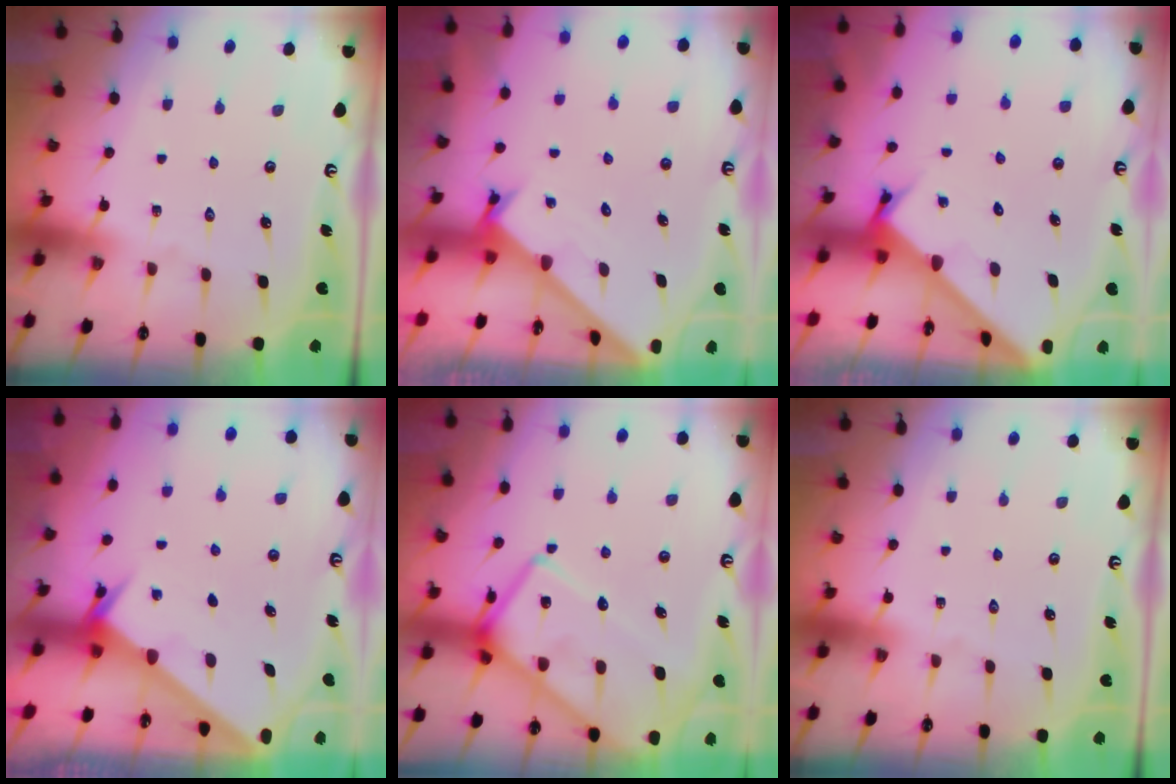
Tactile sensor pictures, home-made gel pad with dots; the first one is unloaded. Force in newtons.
{"total": 1.8, "press": 1.8, "slide": 0.1}
{"total": 2.8, "press": 2.8, "slide": 0.2}
{"total": 2.0, "press": 2.0, "slide": 0.0}
{"total": 18.3, "press": 18.2, "slide": 1.7}
{"total": 0.0}